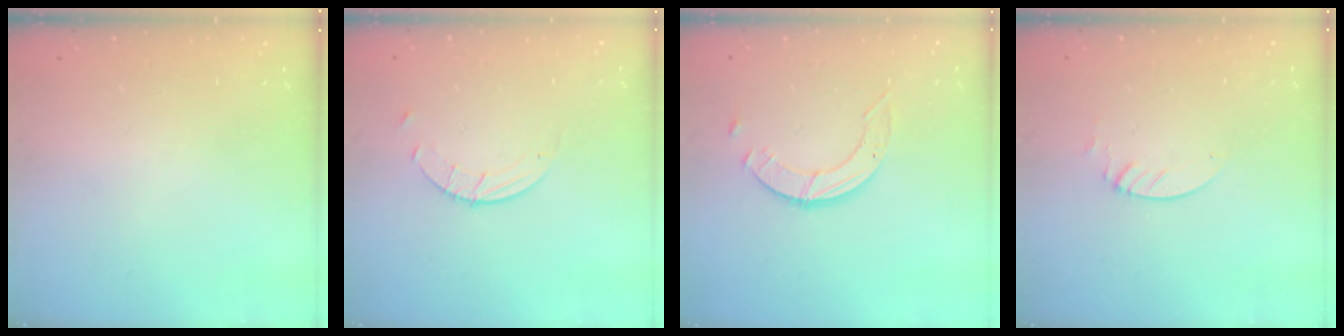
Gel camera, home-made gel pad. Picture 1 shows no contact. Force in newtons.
{"total": 4.6, "press": 4.5, "slide": 0.5}
{"total": 4.0, "press": 4.0, "slide": 0.2}
{"total": 1.3, "press": 1.3, "slide": 0.1}